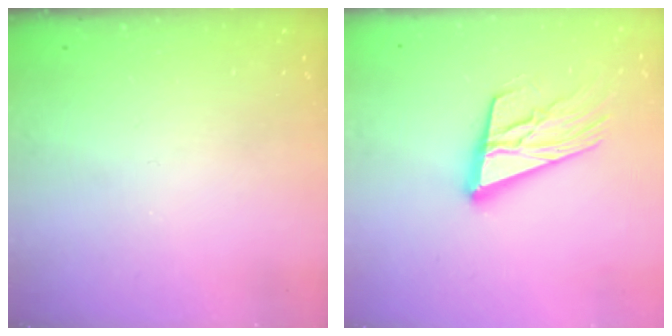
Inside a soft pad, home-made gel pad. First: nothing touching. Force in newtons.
{"total": 18.2, "press": 17.7, "slide": 4.2}